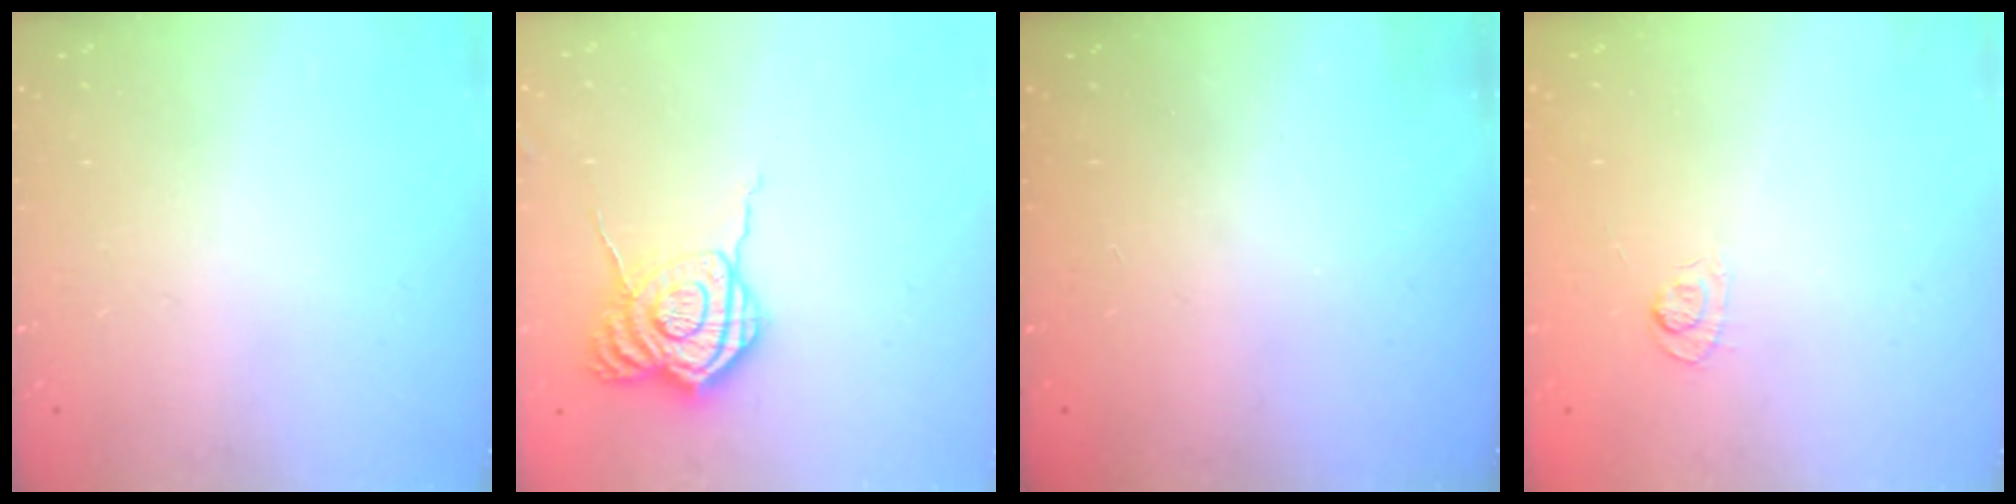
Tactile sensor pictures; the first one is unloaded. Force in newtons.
{"total": 10.8, "press": 10.8, "slide": 0.9}
{"total": 2.3, "press": 2.2, "slide": 0.7}
{"total": 3.5, "press": 3.1, "slide": 1.6}